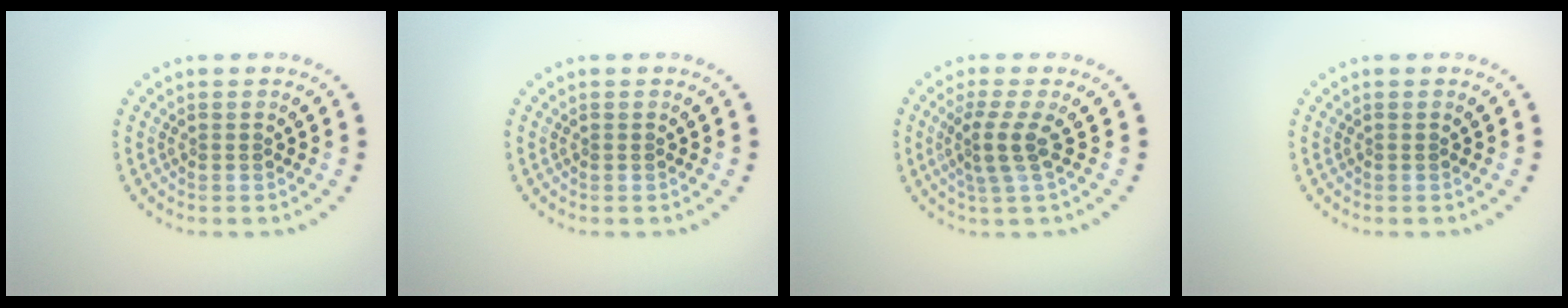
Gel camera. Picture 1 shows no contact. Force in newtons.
{"total": 0.0}
{"total": 2.6, "press": 1.9, "slide": 1.9}
{"total": 0.0}